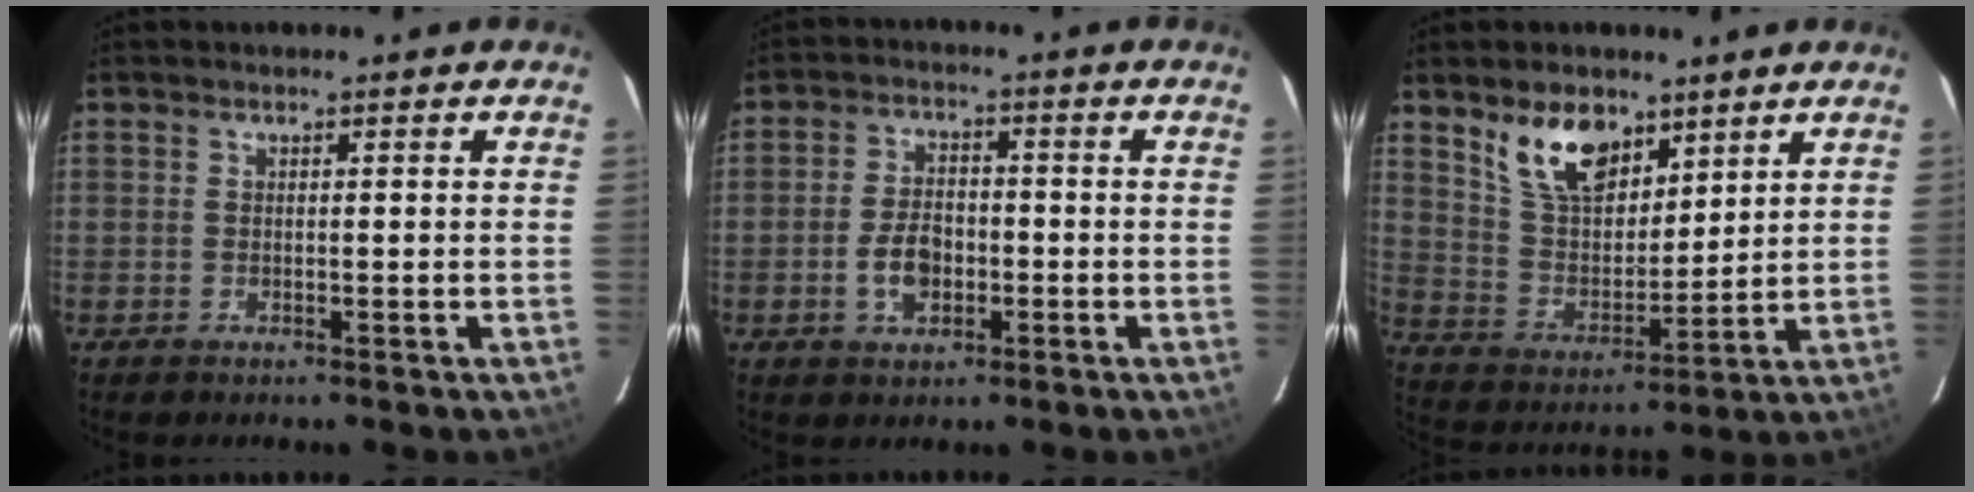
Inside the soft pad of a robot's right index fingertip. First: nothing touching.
{"total": 6.4, "force": [-2.0, 4.0, 4.6], "torque": [-0.095, 0.009, -0.029]}
{"total": 12.0, "force": [7.6, 6.4, 6.6], "torque": [-0.125, 0.011, 0.153]}